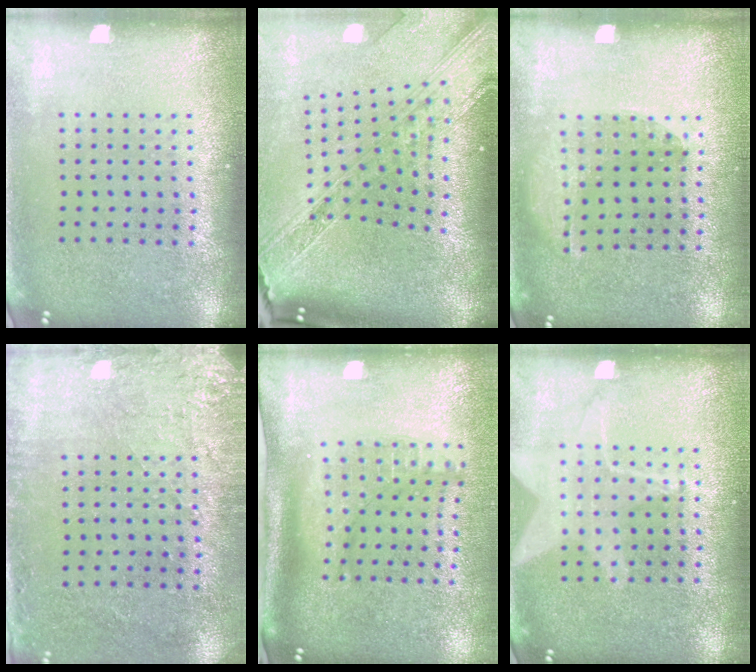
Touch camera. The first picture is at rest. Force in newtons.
{"total": 3.4, "press": 2.6, "slide": 2.3}
{"total": 1.2, "press": 0.9, "slide": 0.9}
{"total": 2.8, "press": 2.3, "slide": 1.6}
{"total": 2.1, "press": 1.4, "slide": 1.6}
{"total": 1.4, "press": 1.4, "slide": 0.5}